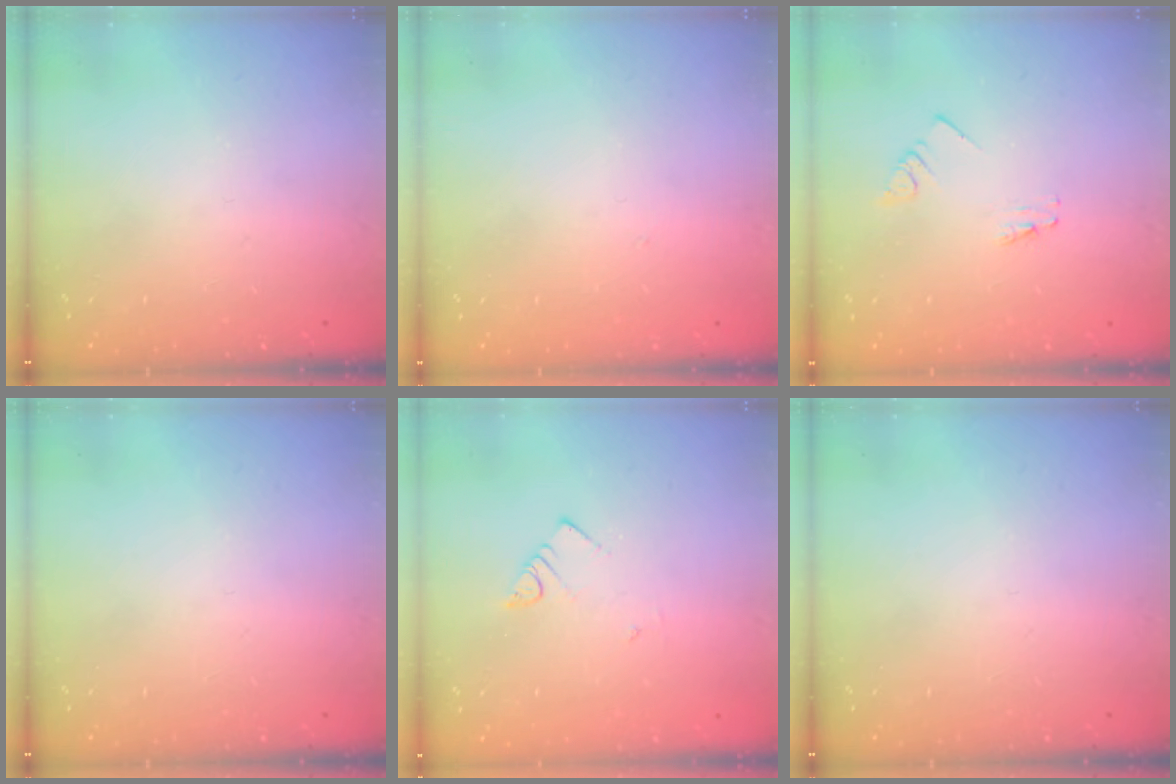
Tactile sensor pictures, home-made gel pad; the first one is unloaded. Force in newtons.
{"total": 1.6, "press": 1.6, "slide": 0.0}
{"total": 0.6, "press": 0.6, "slide": 0.1}
{"total": 0.0}
{"total": 3.1, "press": 3.1, "slide": 0.2}
{"total": 0.0}